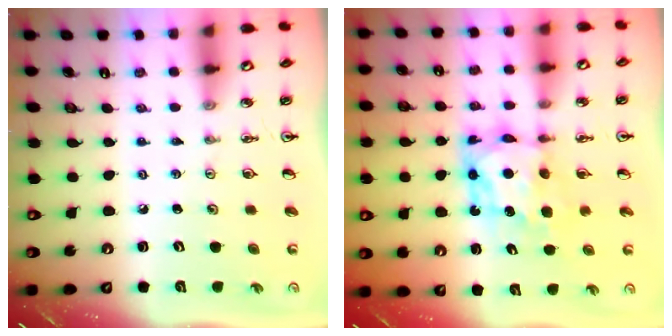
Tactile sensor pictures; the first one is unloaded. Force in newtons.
{"total": 7.3, "press": 7.3, "slide": 0.6}